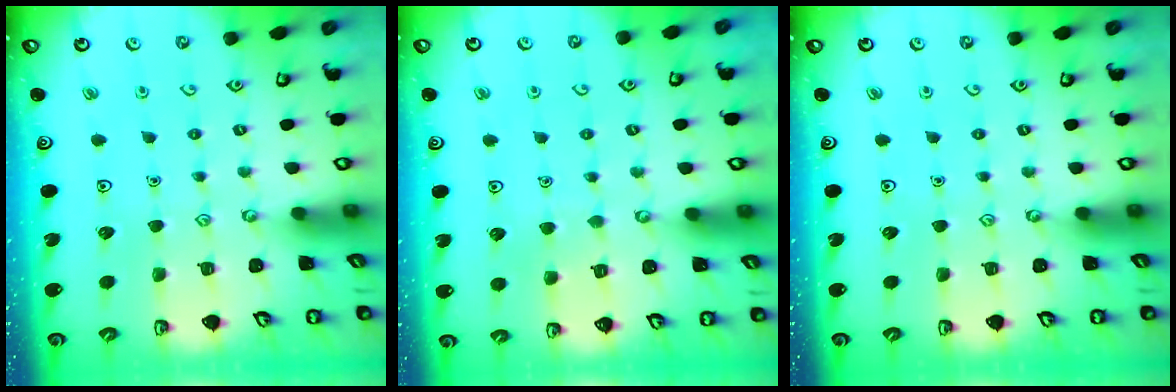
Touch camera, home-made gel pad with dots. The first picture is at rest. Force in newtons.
{"total": 2.6, "press": 2.6, "slide": 0.3}
{"total": 0.0}